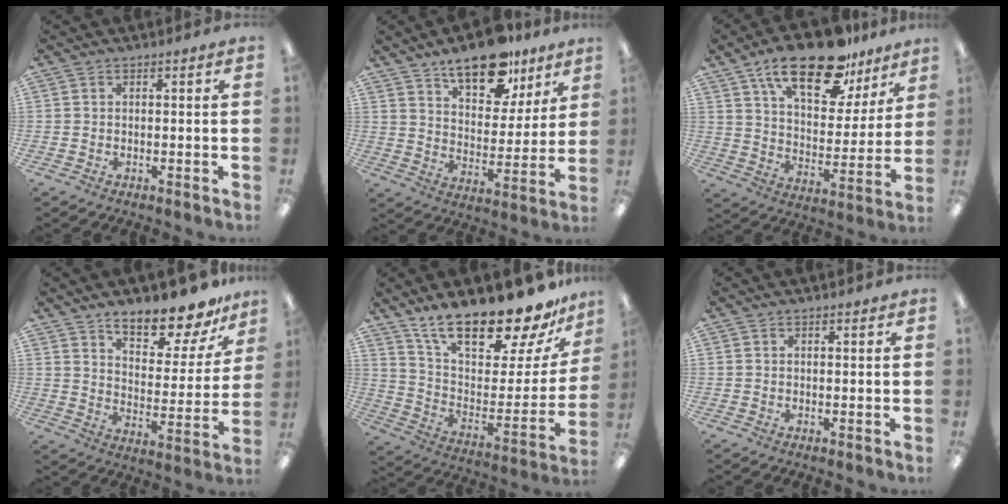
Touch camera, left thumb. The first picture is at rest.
{"total": 15.8, "force": [11.6, 7.1, 7.9], "torque": [-0.112, -0.064, 0.202]}
{"total": 20.8, "force": [14.1, 8.9, 12.4], "torque": [-0.197, -0.075, 0.238]}
{"total": 13.5, "force": [12.0, 3.7, 4.9], "torque": [-0.068, -0.093, 0.211]}
{"total": 23.4, "force": [19.3, 6.5, 11.4], "torque": [-0.177, -0.144, 0.328]}
{"total": 0.5, "force": [0.5, 0.1, 0.2], "torque": [-0.005, 0.001, 0.008]}